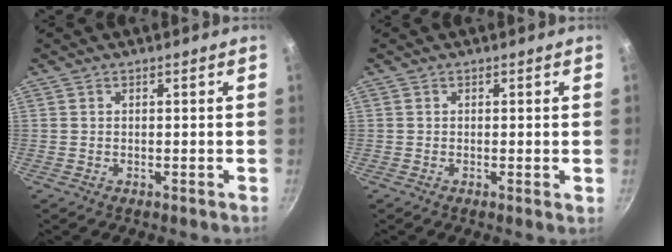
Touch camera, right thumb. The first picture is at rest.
{"total": 0.9, "force": [-0.1, 0.1, 0.9], "torque": [-0.014, -0.006, -0.005]}